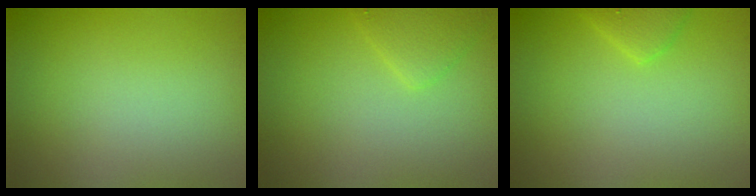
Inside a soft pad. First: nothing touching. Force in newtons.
{"total": 1.7, "press": 1.7, "slide": 0.1}
{"total": 1.6, "press": 1.6, "slide": 0.2}